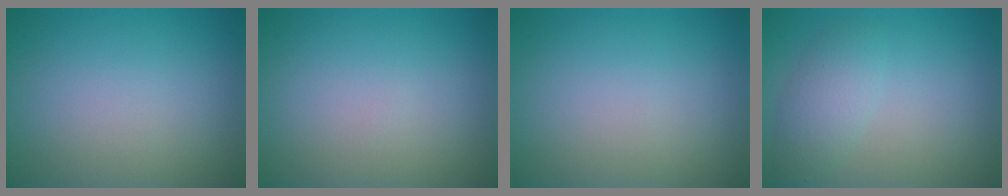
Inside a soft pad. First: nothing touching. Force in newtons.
{"total": 0.0}
{"total": 0.0}
{"total": 2.6, "press": 2.6, "slide": 0.2}